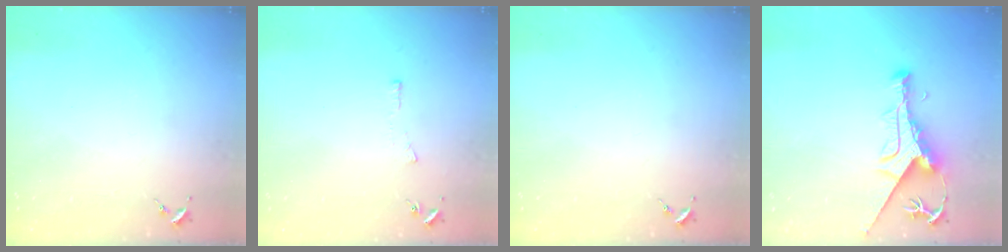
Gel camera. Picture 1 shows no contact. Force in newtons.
{"total": 3.0, "press": 3.0, "slide": 0.3}
{"total": 0.0}
{"total": 9.9, "press": 9.8, "slide": 1.3}